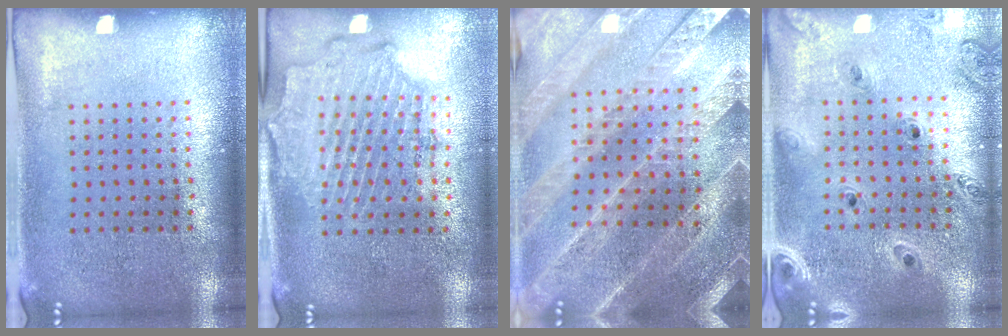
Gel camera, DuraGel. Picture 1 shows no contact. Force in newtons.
{"total": 1.8, "press": 1.7, "slide": 0.6}
{"total": 2.8, "press": 2.7, "slide": 0.4}
{"total": 1.3, "press": 1.3, "slide": 0.1}